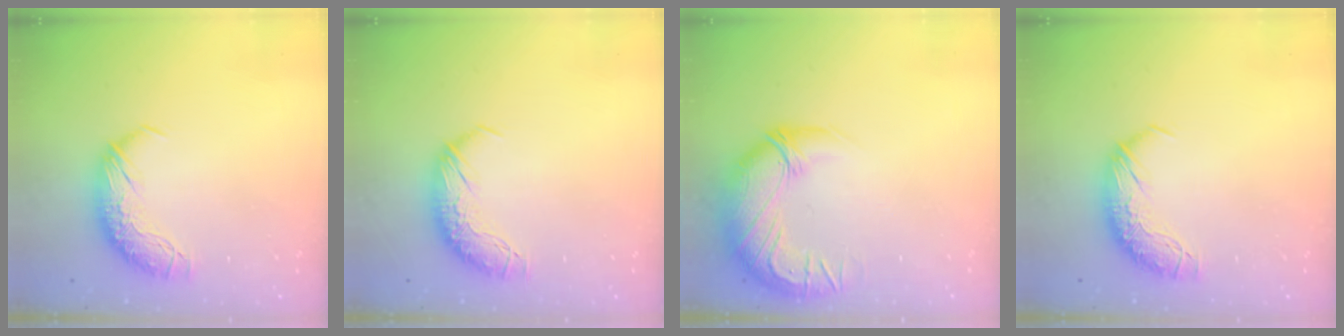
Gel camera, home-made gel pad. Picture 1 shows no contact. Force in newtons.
{"total": 0.0}
{"total": 6.3, "press": 5.0, "slide": 3.7}
{"total": 0.0}